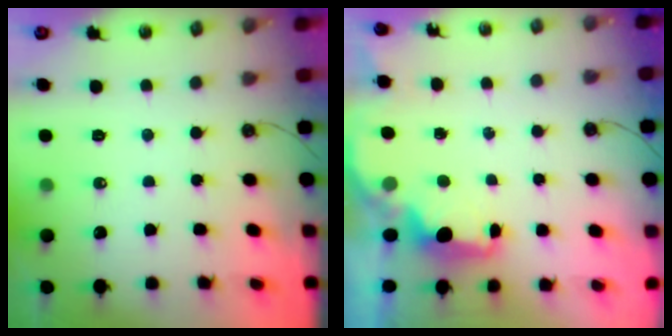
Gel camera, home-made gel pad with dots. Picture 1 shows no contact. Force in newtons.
{"total": 2.2, "press": 2.1, "slide": 0.6}